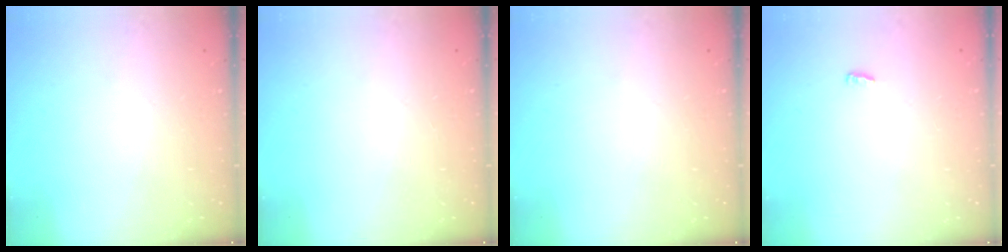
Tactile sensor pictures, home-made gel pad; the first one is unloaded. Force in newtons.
{"total": 0.0}
{"total": 0.0}
{"total": 2.9, "press": 2.6, "slide": 1.3}